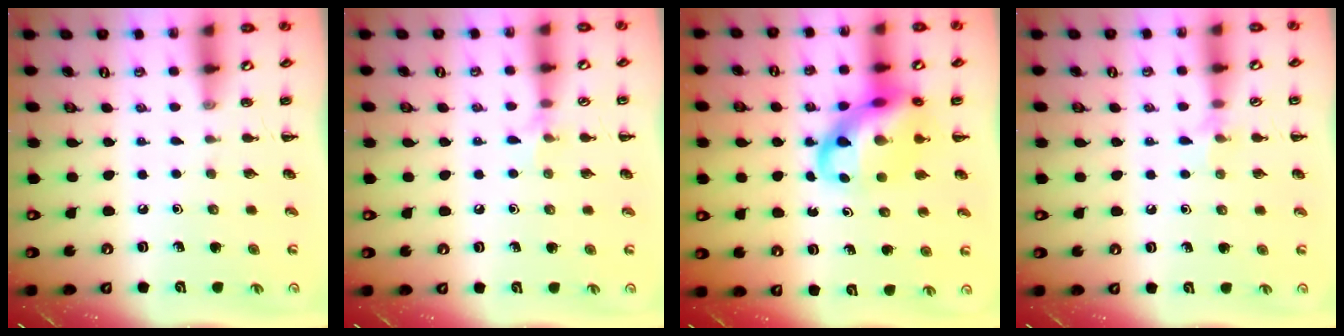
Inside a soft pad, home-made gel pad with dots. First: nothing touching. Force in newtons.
{"total": 5.6, "press": 5.3, "slide": 1.8}
{"total": 13.2, "press": 12.8, "slide": 3.4}
{"total": 5.3, "press": 5.1, "slide": 1.2}